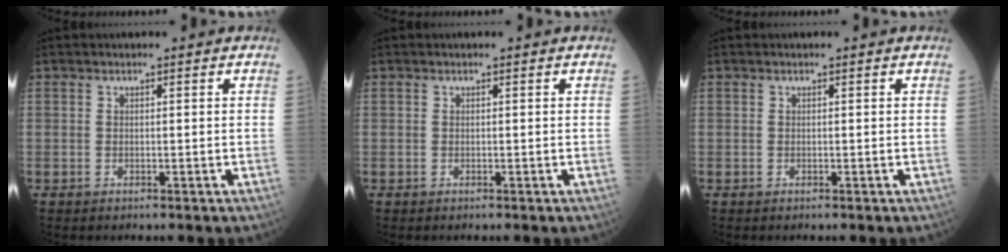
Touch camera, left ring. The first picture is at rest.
{"total": 0.0}
{"total": 0.0}